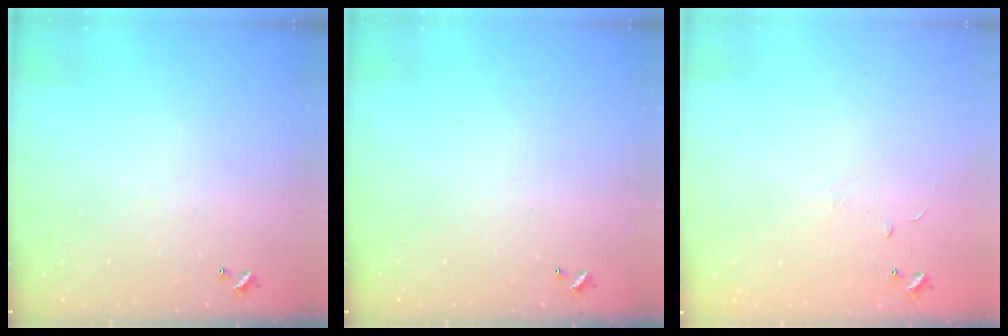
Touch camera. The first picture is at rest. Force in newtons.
{"total": 0.0}
{"total": 6.5, "press": 6.5, "slide": 0.6}